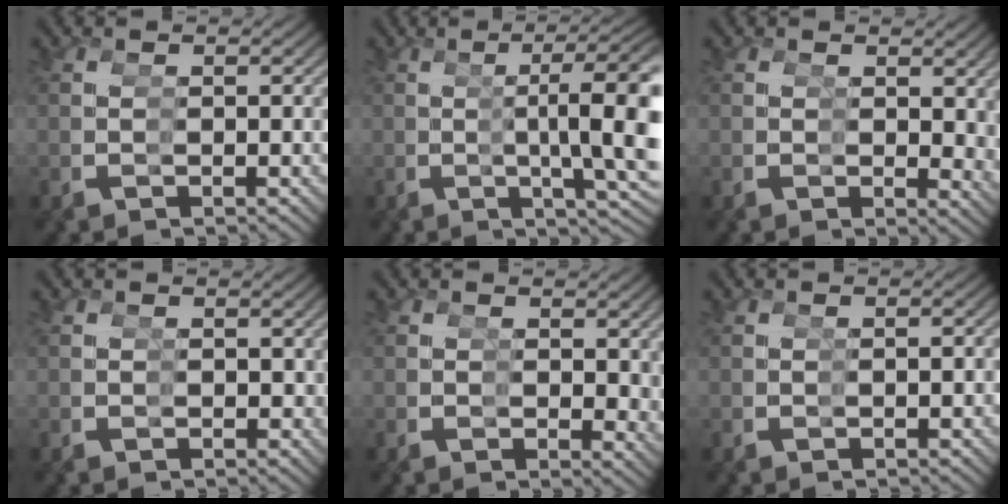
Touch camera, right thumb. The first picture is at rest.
{"total": 9.6, "force": [0.5, 2.7, 9.2], "torque": [-0.111, 0.006, 0.001]}
{"total": 1.4, "force": [1.1, 0.7, 0.7], "torque": [0.008, 0.000, 0.010]}
{"total": 1.0, "force": [0.2, 1.0, 0.1], "torque": [0.008, -0.003, 0.001]}
{"total": 1.1, "force": [0.8, 0.5, 0.6], "torque": [0.005, 0.002, 0.006]}
{"total": 0.6, "force": [-0.2, 0.1, 0.6], "torque": [-0.009, 0.002, -0.001]}